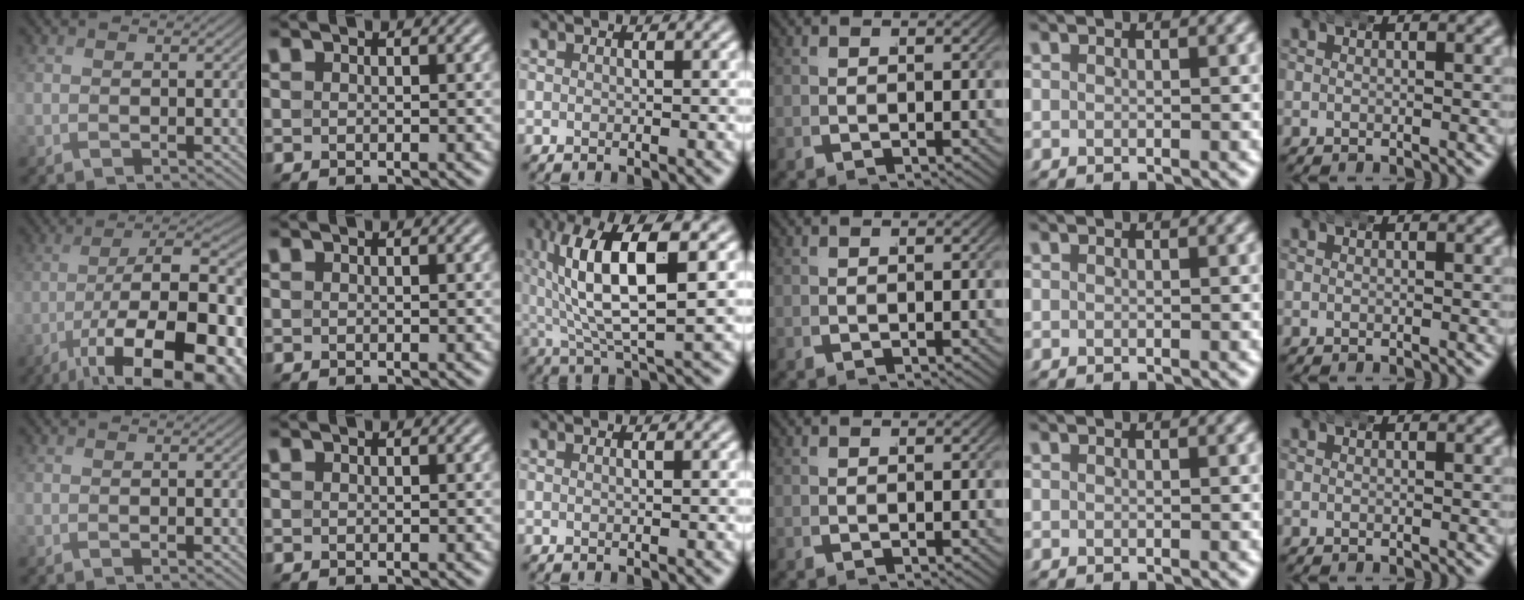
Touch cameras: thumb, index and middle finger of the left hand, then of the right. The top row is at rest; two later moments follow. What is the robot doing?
{"motion": "wrap", "object": "arm wrap"}